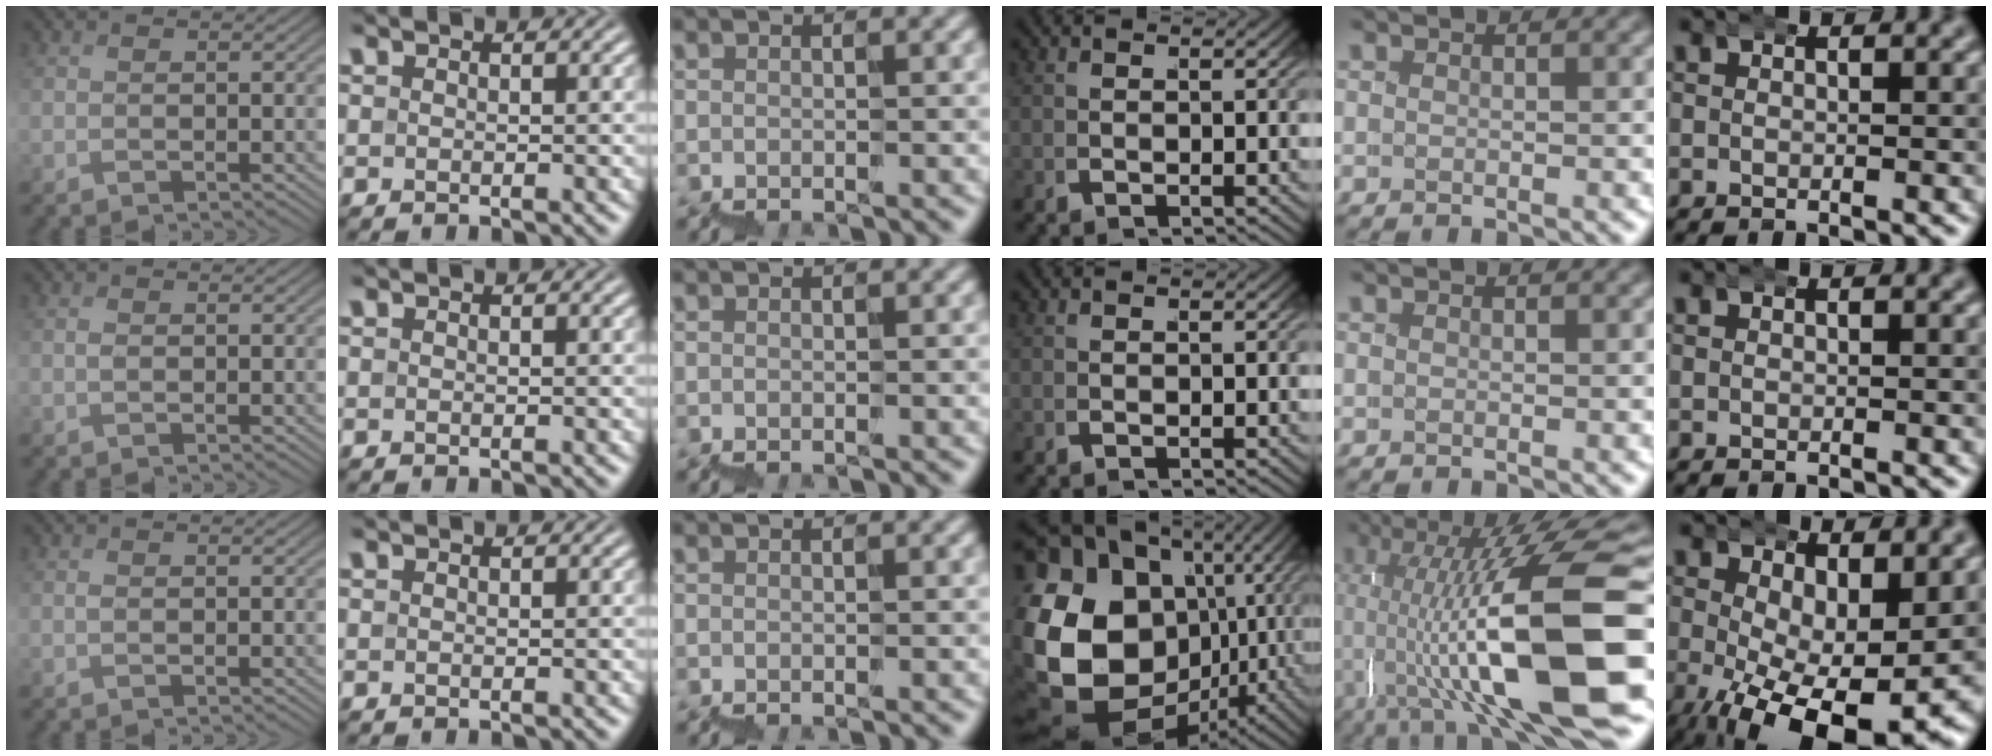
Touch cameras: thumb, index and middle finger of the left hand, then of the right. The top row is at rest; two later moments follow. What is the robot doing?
{"motion": "wrap", "object": "belt"}